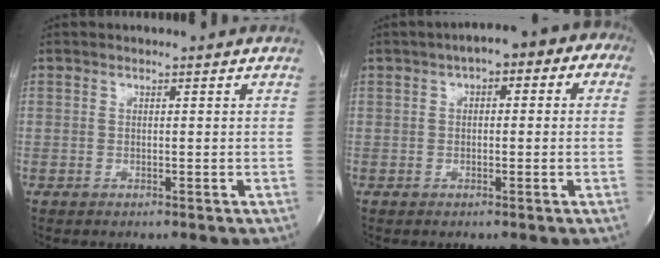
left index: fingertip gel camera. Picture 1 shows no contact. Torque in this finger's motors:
{"motor_torque": [0.74, -0.66, 0.37, 0.07]}